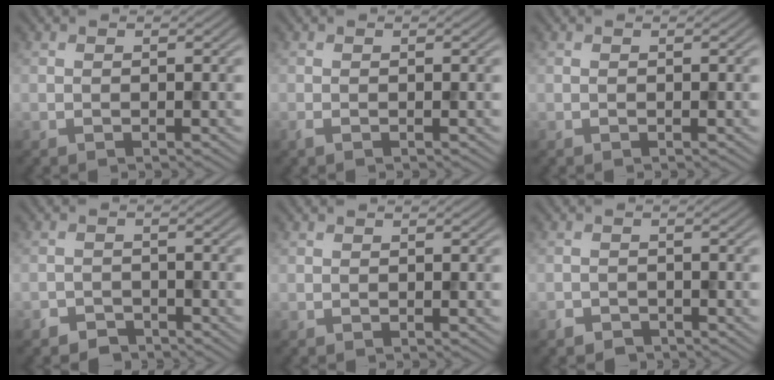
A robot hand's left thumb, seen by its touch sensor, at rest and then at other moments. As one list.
[{"total": 0.7, "force": [-0.4, 0.1, 0.6], "torque": [-0.016, -0.002, -0.007]}, {"total": 0.0}, {"total": 2.4, "force": [-2.0, 1.2, 0.6], "torque": [-0.007, 0.001, -0.043]}, {"total": 0.0}, {"total": 1.8, "force": [-1.4, 0.9, 0.4], "torque": [-0.007, -0.001, -0.031]}]